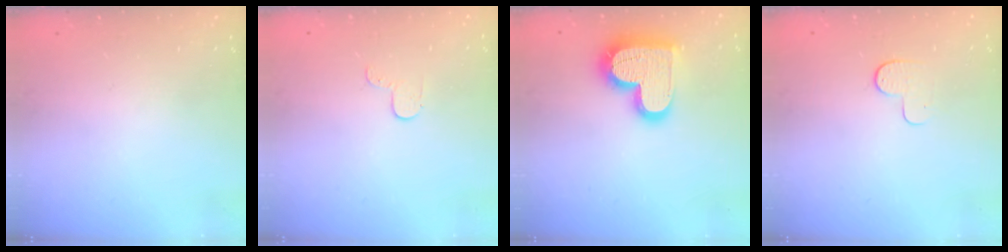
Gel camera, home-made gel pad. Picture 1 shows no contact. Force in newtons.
{"total": 3.4, "press": 3.4, "slide": 0.3}
{"total": 18.1, "press": 18.0, "slide": 1.1}
{"total": 4.6, "press": 4.6, "slide": 0.4}